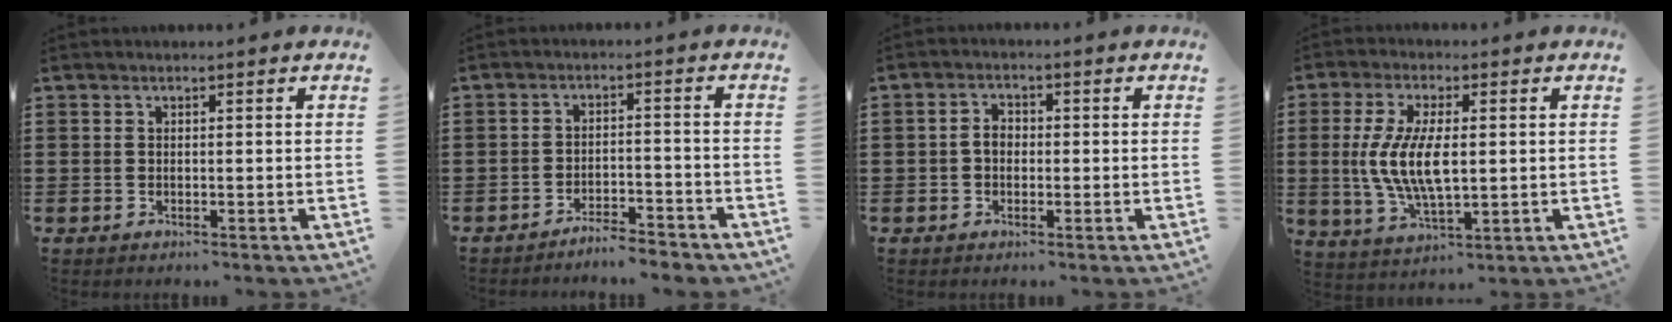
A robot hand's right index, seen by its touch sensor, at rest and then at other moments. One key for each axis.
{"total": 3.4, "fx": -3.4, "fy": 0.2, "fz": 0.4, "tx": -0.012, "ty": 0.003, "tz": -0.071}
{"total": 2.5, "fx": -0.4, "fy": 1.7, "fz": 1.8, "tx": -0.035, "ty": 0.005, "tz": -0.008}
{"total": 9.3, "fx": 0.2, "fy": 3.6, "fz": 8.5, "tx": -0.191, "ty": -0.003, "tz": -0.003}